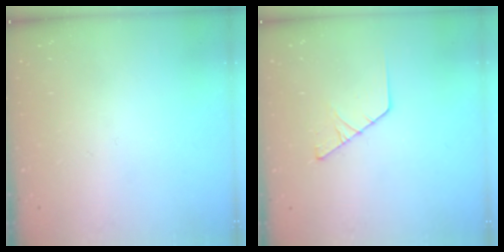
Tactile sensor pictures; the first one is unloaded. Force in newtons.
{"total": 2.5, "press": 2.5, "slide": 0.3}